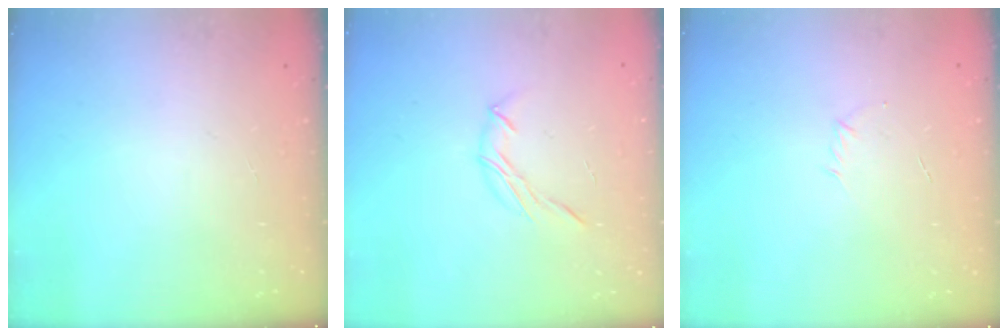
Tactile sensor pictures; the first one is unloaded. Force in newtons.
{"total": 5.8, "press": 5.7, "slide": 1.4}
{"total": 2.8, "press": 2.7, "slide": 0.8}